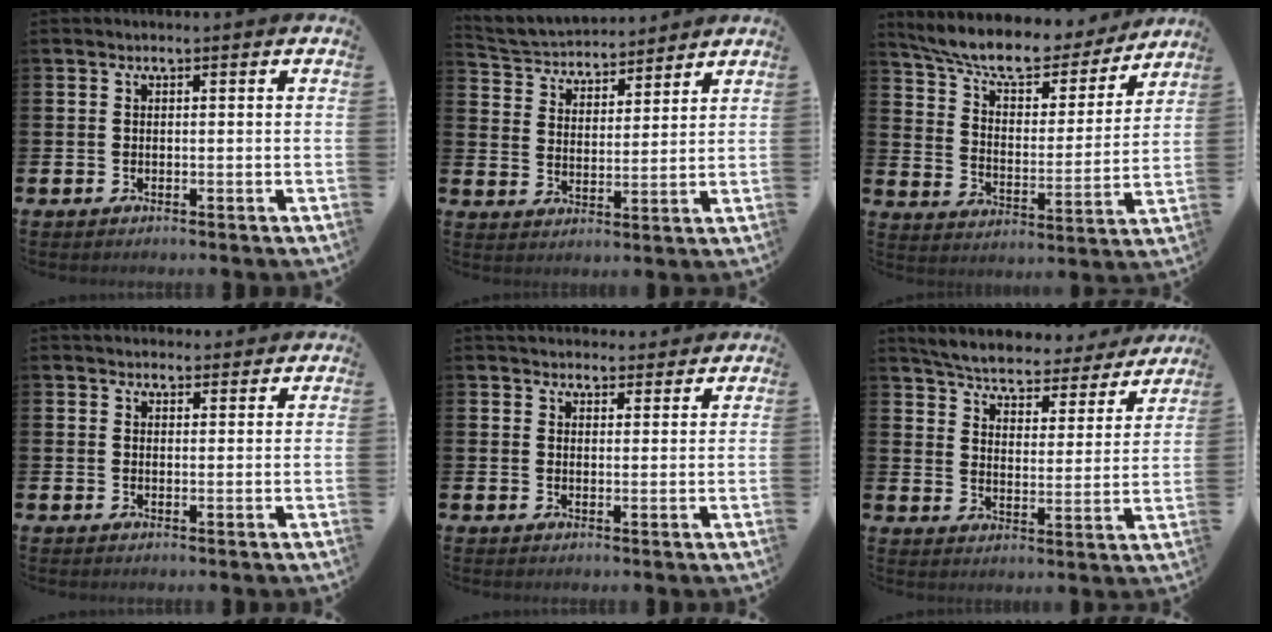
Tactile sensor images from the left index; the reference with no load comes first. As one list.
[{"total": 4.3, "force": [4.1, 1.3, -0.1], "torque": [-0.023, -0.031, 0.069]}, {"total": 9.7, "force": [8.6, 2.6, 3.7], "torque": [-0.094, -0.058, 0.146]}, {"total": 2.4, "force": [2.3, 0.7, -0.1], "torque": [0.010, -0.010, 0.040]}, {"total": 3.4, "force": [3.2, 0.9, 0.1], "torque": [0.004, -0.016, 0.058]}, {"total": 5.7, "force": [5.5, 0.8, 1.1], "torque": [-0.040, -0.042, 0.093]}]